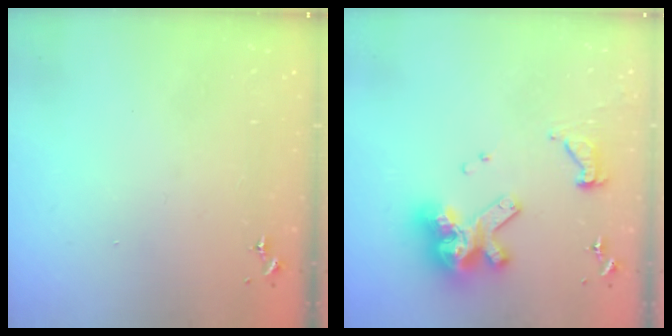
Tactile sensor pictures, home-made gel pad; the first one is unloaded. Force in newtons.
{"total": 15.9, "press": 15.8, "slide": 1.4}